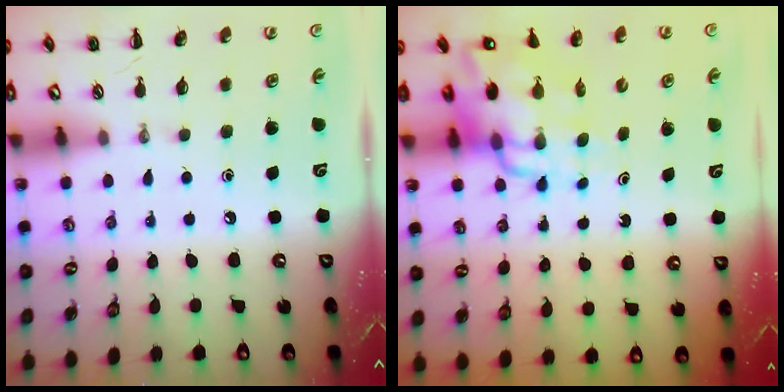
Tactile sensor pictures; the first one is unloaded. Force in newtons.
{"total": 14.0, "press": 13.2, "slide": 4.4}